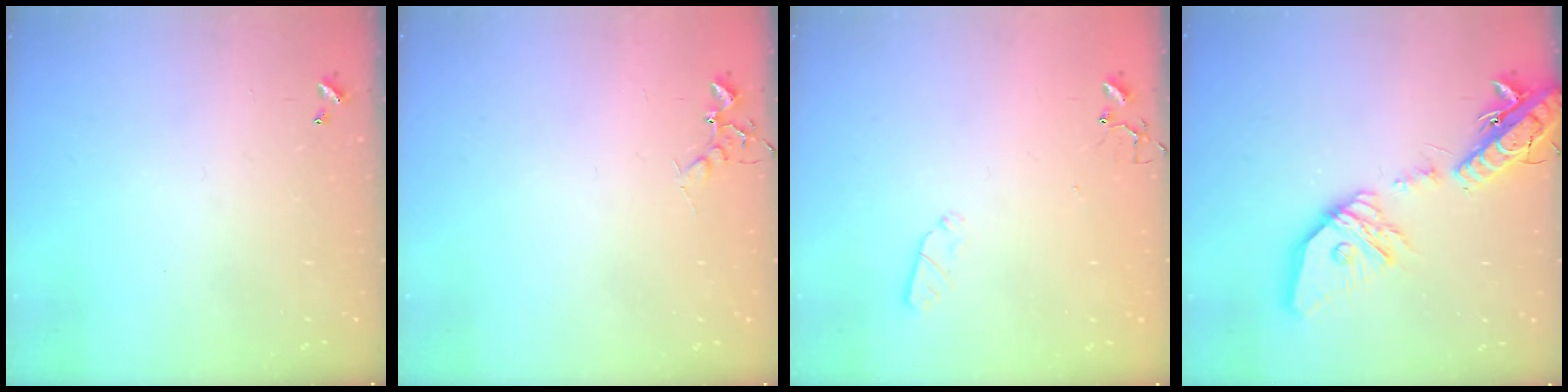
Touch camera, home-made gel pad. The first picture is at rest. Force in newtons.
{"total": 5.8, "press": 5.7, "slide": 1.0}
{"total": 3.6, "press": 3.5, "slide": 0.6}
{"total": 23.6, "press": 23.3, "slide": 3.8}